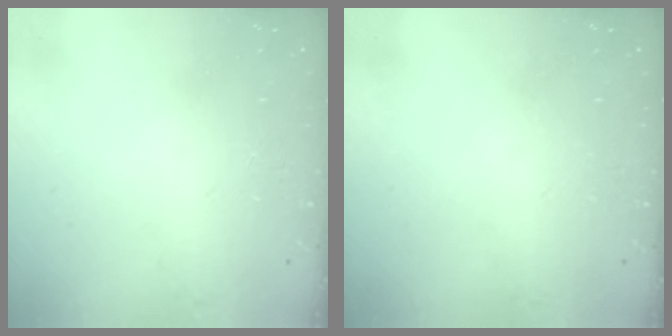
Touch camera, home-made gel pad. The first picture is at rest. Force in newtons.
{"total": 0.0}